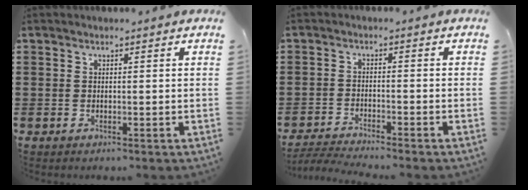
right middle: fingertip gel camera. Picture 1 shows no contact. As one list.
[{"total": 3.1, "force": [-3.0, -0.1, 0.7], "torque": [-0.027, -0.005, -0.067]}]